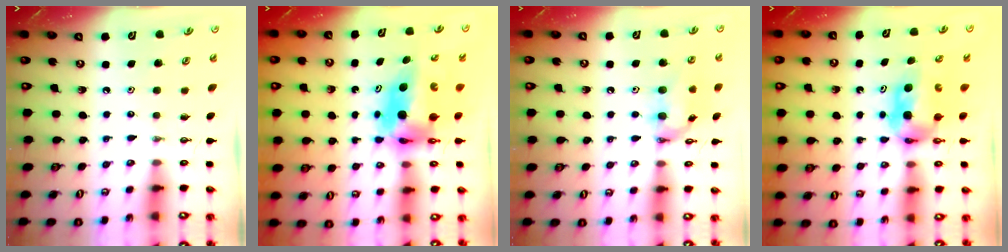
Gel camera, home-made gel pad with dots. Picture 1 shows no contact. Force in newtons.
{"total": 7.2, "press": 7.2, "slide": 0.4}
{"total": 12.9, "press": 12.8, "slide": 1.5}
{"total": 6.4, "press": 4.6, "slide": 4.4}